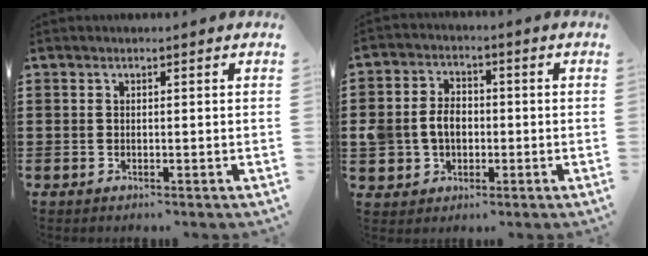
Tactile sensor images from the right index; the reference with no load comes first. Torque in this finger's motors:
{"motor_torque": [0.93, -0.37, 0.32, 0.06]}